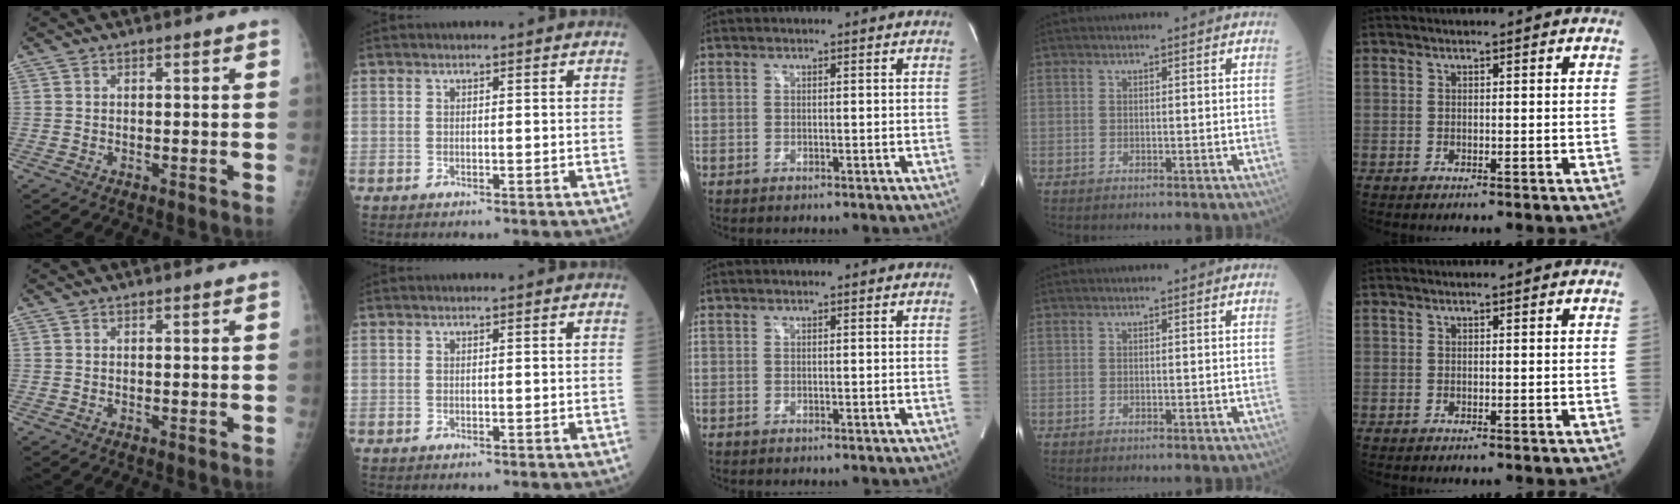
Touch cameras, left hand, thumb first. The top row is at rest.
{}